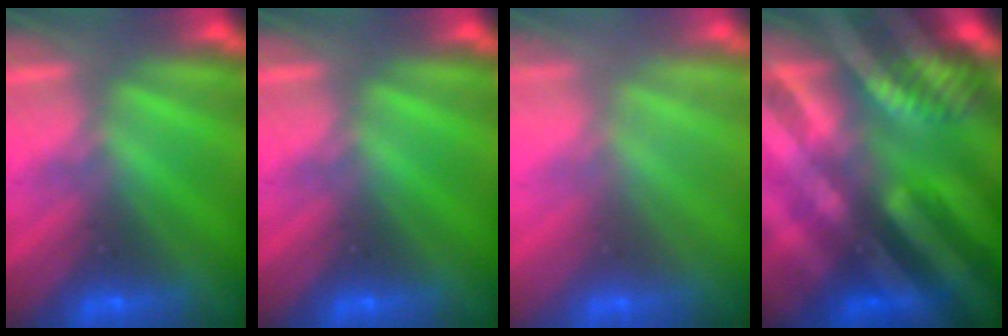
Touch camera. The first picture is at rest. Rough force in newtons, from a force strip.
{"total": 0.0}
{"total": 2.5}
{"total": 7.1}